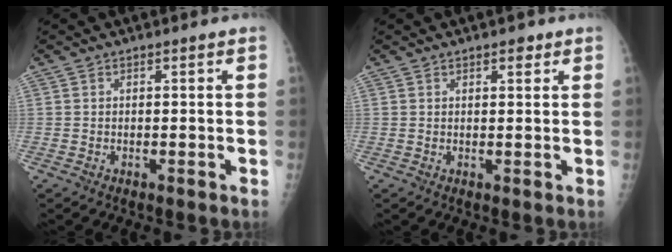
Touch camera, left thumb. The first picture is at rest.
{"total": 1.9, "force": [1.2, 0.9, 1.2], "torque": [-0.009, -0.004, 0.015]}